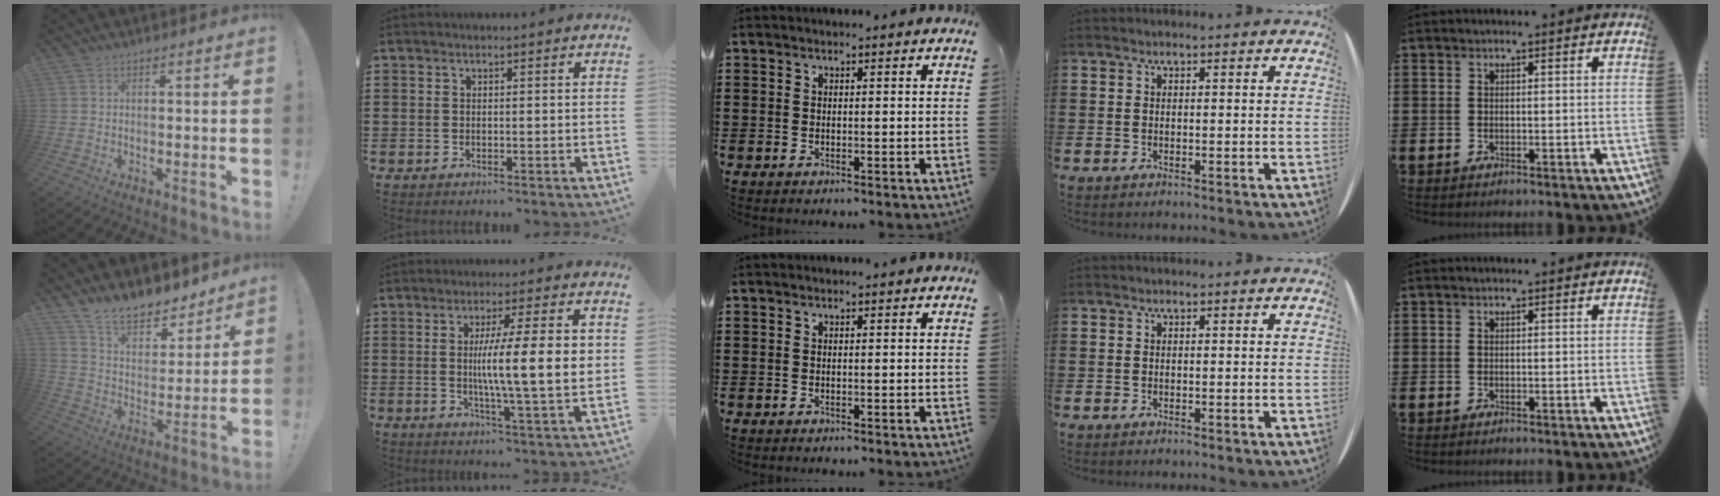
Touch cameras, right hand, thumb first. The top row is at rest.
{"thumb": {"total": 11.6, "force": [10.2, 4.3, 3.3], "torque": [-0.070, -0.078, 0.193]}, "index": {"total": 12.1, "force": [1.1, 1.7, 11.9], "torque": [-0.196, -0.002, 0.013]}}